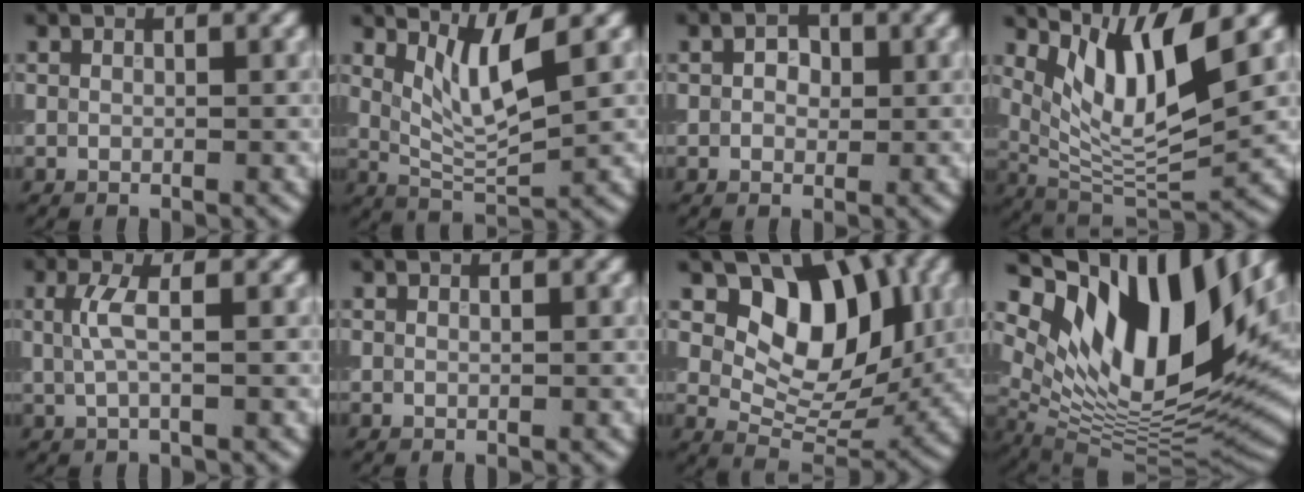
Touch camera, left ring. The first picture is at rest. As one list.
[{"total": 4.5, "force": [2.0, 0.9, 3.9], "torque": [-0.082, -0.010, 0.045]}, {"total": 1.8, "force": [0.2, 1.3, 1.1], "torque": [-0.014, 0.002, -0.002]}, {"total": 7.7, "force": [3.7, 2.3, 6.4], "torque": [-0.117, -0.014, 0.071]}, {"total": 2.2, "force": [0.3, 0.5, 2.1], "torque": [-0.047, -0.001, 0.006]}, {"total": 0.0}, {"total": 8.8, "force": [3.1, 5.6, 6.0], "torque": [-0.079, -0.014, 0.048]}, {"total": 15.9, "force": [7.3, 6.9, 12.4], "torque": [-0.206, 0.005, 0.124]}]